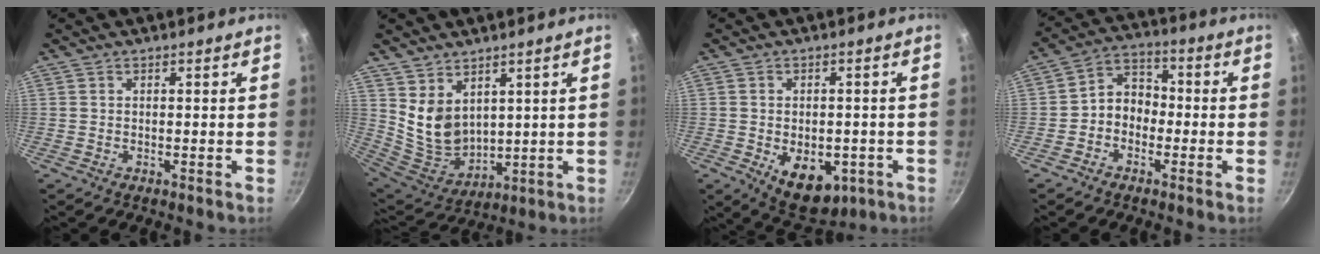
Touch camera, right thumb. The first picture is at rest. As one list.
[{"total": 9.8, "force": [4.7, 6.6, 5.4], "torque": [-0.082, -0.050, 0.113]}, {"total": 10.7, "force": [-3.3, 6.8, 7.6], "torque": [-0.074, 0.002, -0.029]}, {"total": 6.7, "force": [-1.9, 5.3, 3.6], "torque": [-0.025, 0.035, -0.049]}]